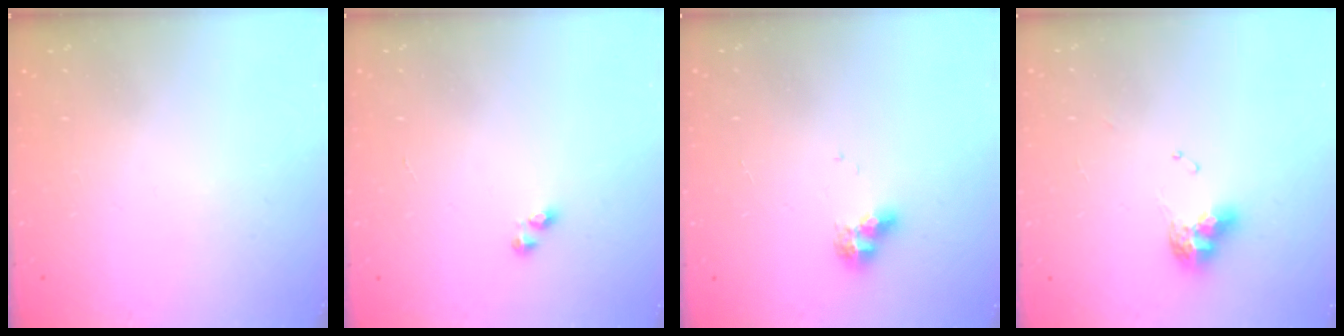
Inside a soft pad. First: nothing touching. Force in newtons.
{"total": 2.2, "press": 2.2, "slide": 0.3}
{"total": 7.4, "press": 7.4, "slide": 0.5}
{"total": 8.8, "press": 8.7, "slide": 1.1}